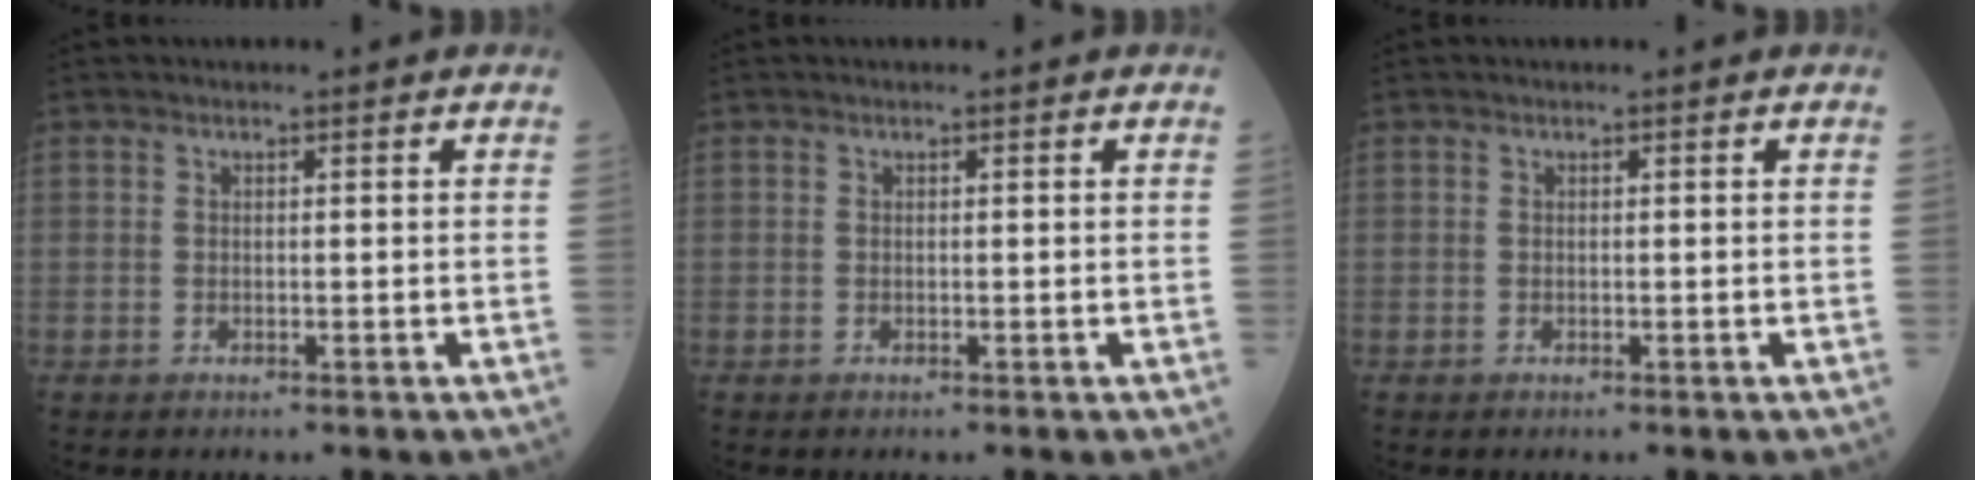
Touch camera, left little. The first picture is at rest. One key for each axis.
{"total": 0.0}
{"total": 0.0}